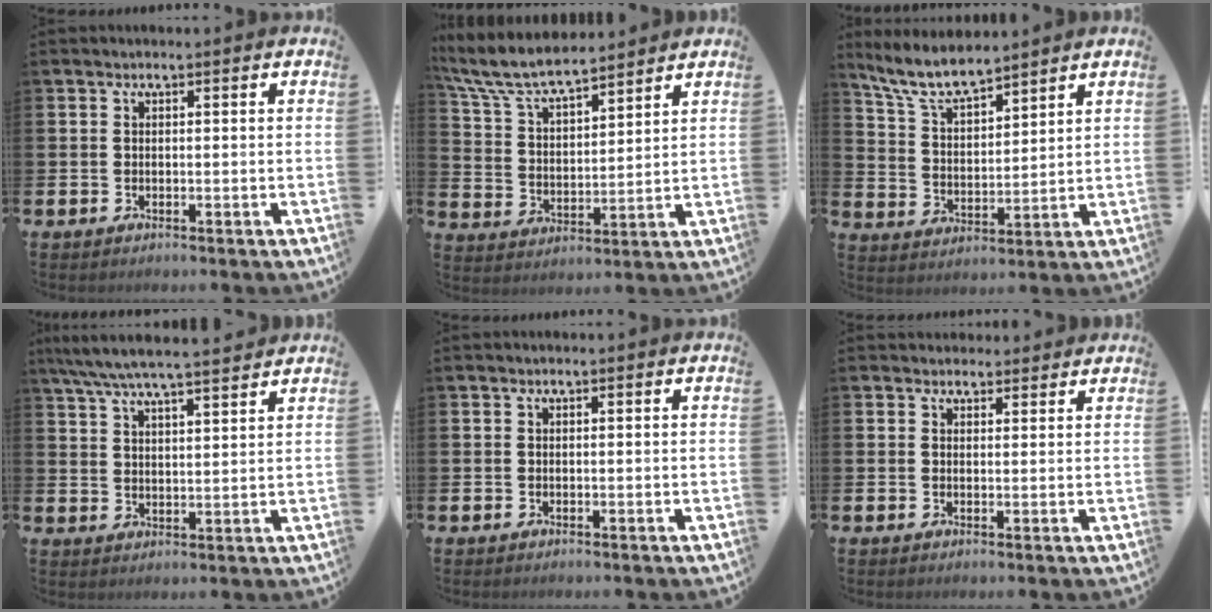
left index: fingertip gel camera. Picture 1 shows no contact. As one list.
[{"total": 7.9, "force": [7.4, 1.3, 2.6], "torque": [-0.084, -0.042, 0.130]}, {"total": 7.3, "force": [6.7, 1.3, 2.7], "torque": [-0.079, -0.029, 0.121]}, {"total": 6.7, "force": [6.3, 0.3, 2.2], "torque": [-0.065, -0.028, 0.113]}, {"total": 0.0}, {"total": 2.2, "force": [2.1, 0.8, -0.2], "torque": [0.012, -0.010, 0.037]}]